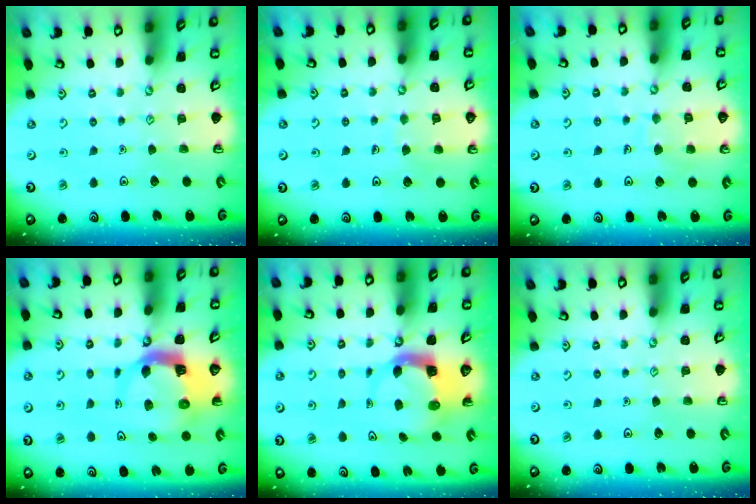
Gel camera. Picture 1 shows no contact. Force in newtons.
{"total": 4.8, "press": 4.8, "slide": 0.4}
{"total": 7.8, "press": 7.8, "slide": 0.4}
{"total": 7.1, "press": 7.1, "slide": 1.0}
{"total": 3.8, "press": 3.8, "slide": 0.6}
{"total": 0.0}